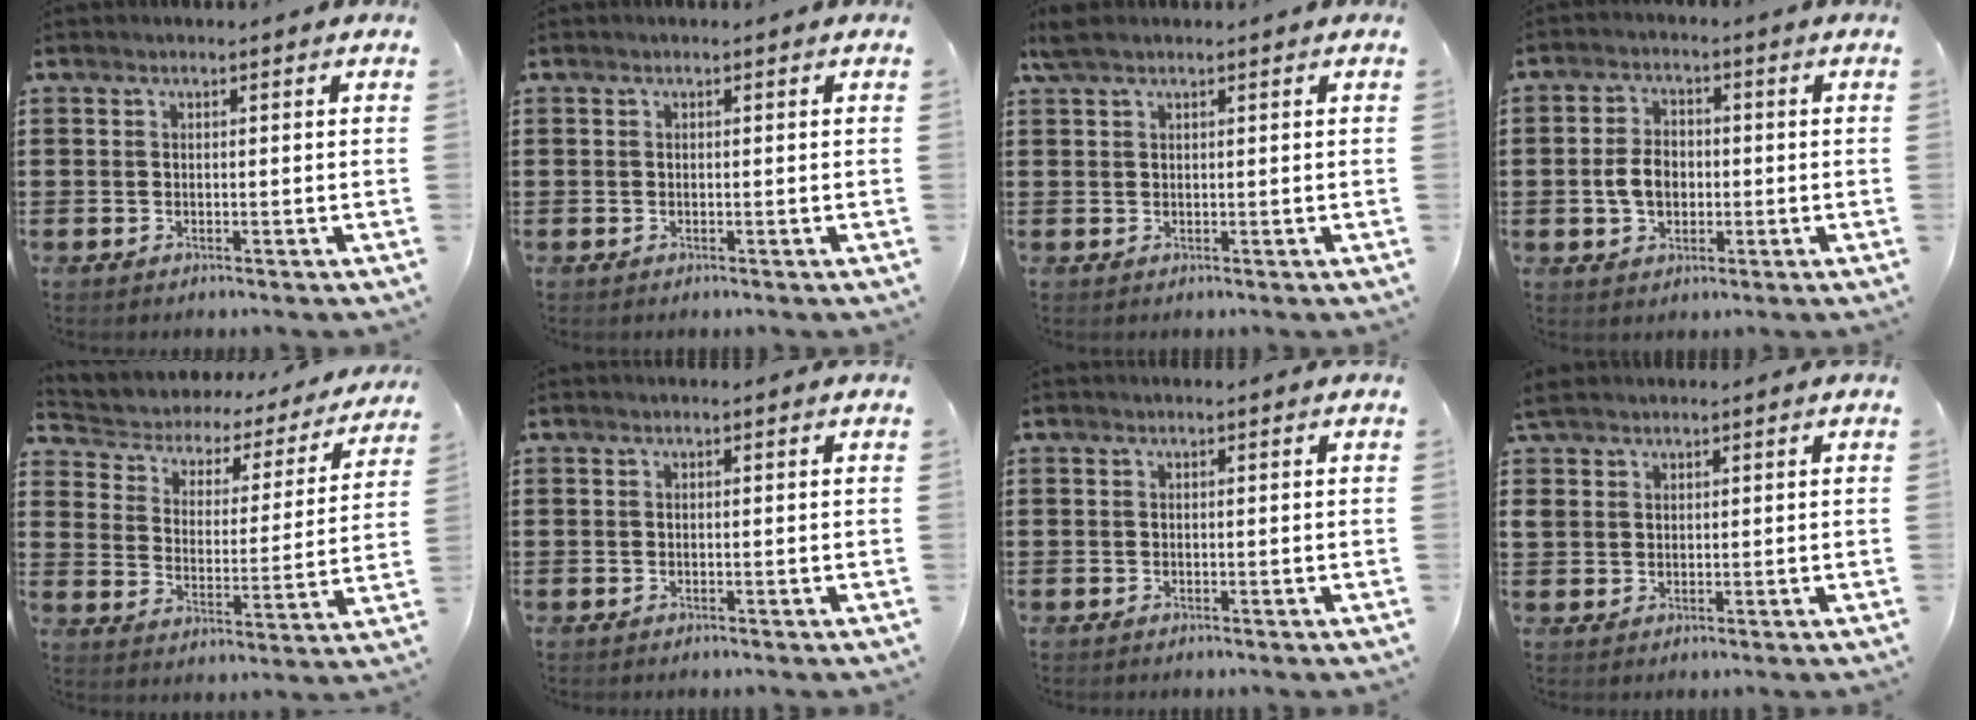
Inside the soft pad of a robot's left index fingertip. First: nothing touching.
{"total": 0.0}
{"total": 1.9, "force": [1.3, 0.6, 1.2], "torque": [-0.028, 0.004, 0.023]}
{"total": 5.2, "force": [-0.6, 3.5, 3.8], "torque": [-0.081, 0.000, -0.017]}
{"total": 3.0, "force": [2.4, 1.7, 0.7], "torque": [-0.033, -0.023, 0.029]}
{"total": 0.0}
{"total": 0.0}
{"total": 3.2, "force": [2.1, 2.4, 0.7], "torque": [-0.027, 0.014, 0.040]}